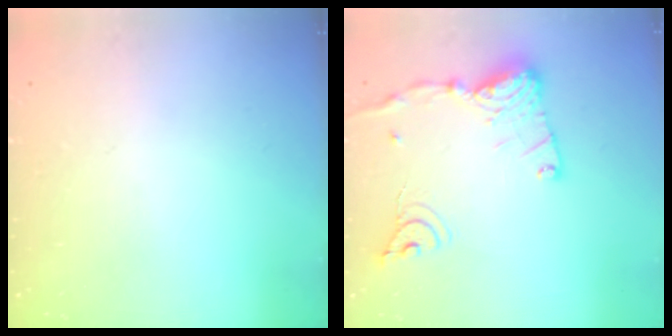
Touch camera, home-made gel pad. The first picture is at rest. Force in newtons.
{"total": 15.3, "press": 15.3, "slide": 1.2}